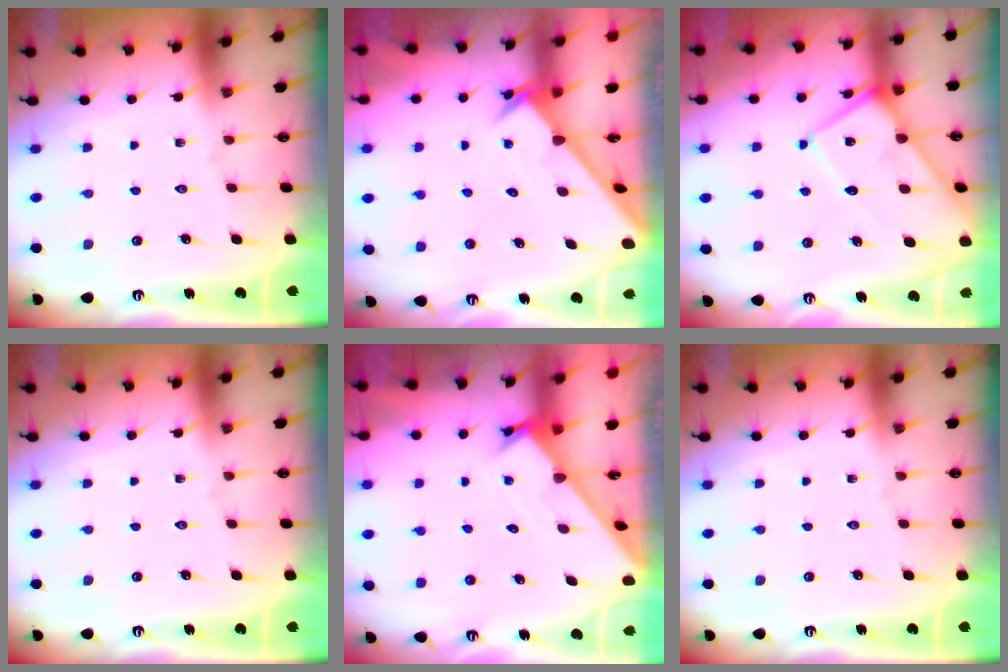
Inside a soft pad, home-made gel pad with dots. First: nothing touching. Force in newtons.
{"total": 2.5, "press": 2.5, "slide": 0.2}
{"total": 10.2, "press": 10.1, "slide": 1.1}
{"total": 0.0}
{"total": 1.8, "press": 1.8, "slide": 0.1}
{"total": 0.0}